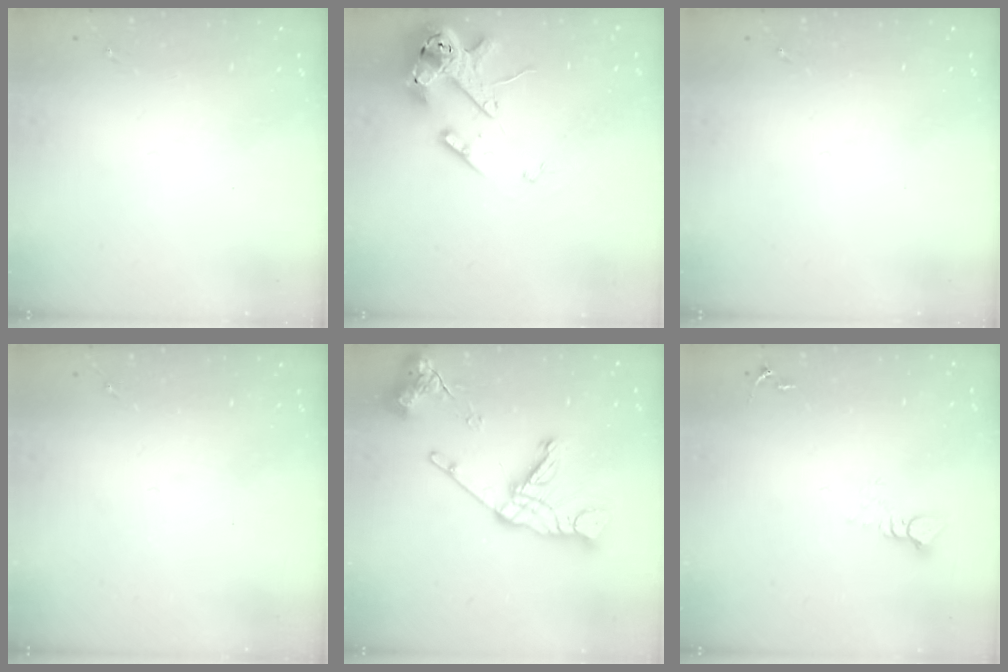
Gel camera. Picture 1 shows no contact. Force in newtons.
{"total": 15.0, "press": 14.9, "slide": 2.1}
{"total": 0.0}
{"total": 0.0}
{"total": 18.1, "press": 18.0, "slide": 2.1}
{"total": 3.7, "press": 3.7, "slide": 0.1}